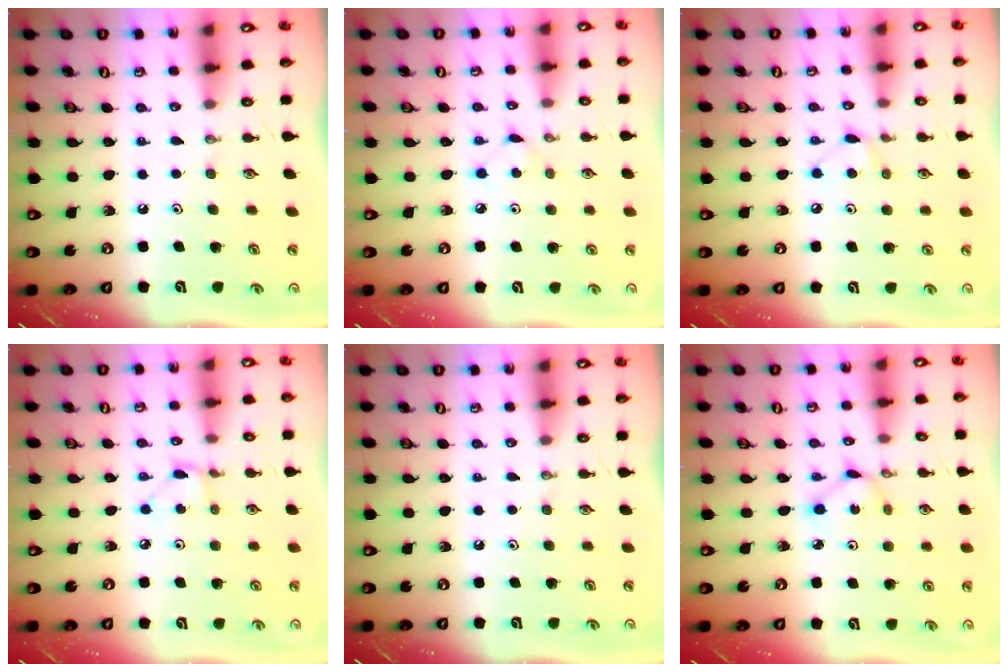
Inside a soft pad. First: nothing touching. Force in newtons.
{"total": 2.8, "press": 2.8, "slide": 0.4}
{"total": 5.2, "press": 5.2, "slide": 0.6}
{"total": 2.5, "press": 2.5, "slide": 0.3}
{"total": 0.0}
{"total": 2.6, "press": 2.6, "slide": 0.1}